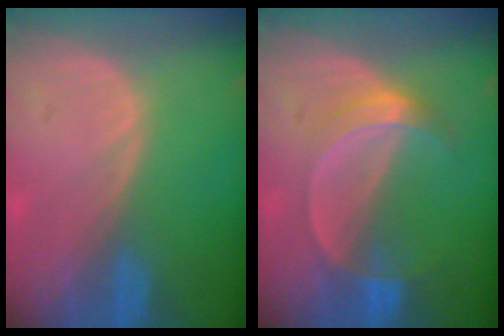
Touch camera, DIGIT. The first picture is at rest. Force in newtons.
{"total": 5.3, "press": 4.8, "slide": 2.3}